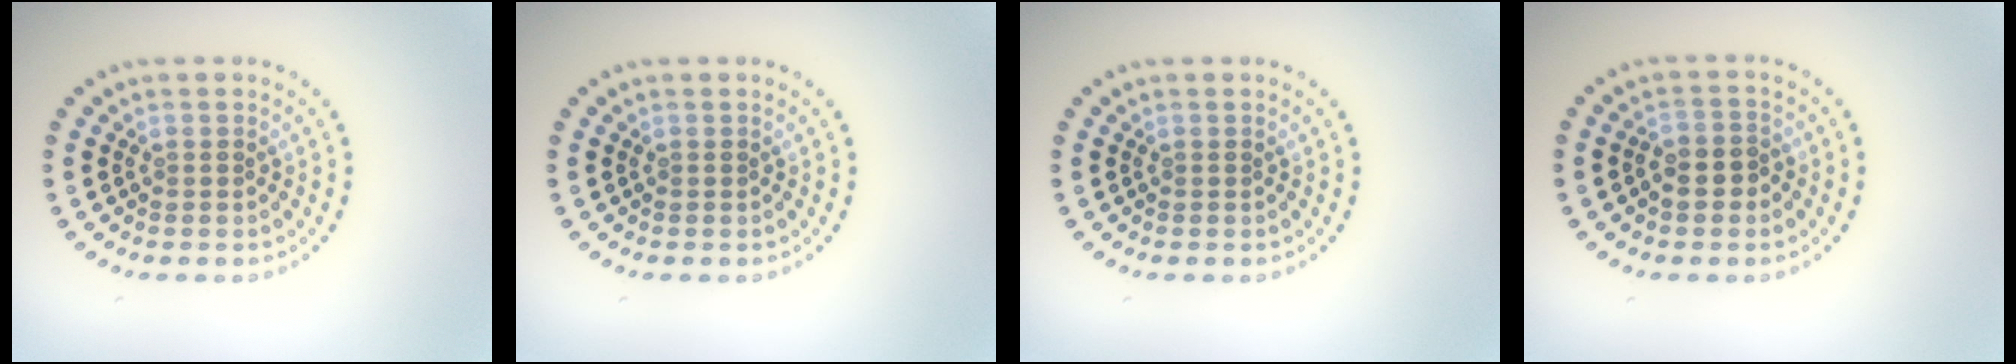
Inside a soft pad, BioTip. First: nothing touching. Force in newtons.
{"total": 0.0}
{"total": 0.0}
{"total": 2.3, "press": 2.1, "slide": 0.8}